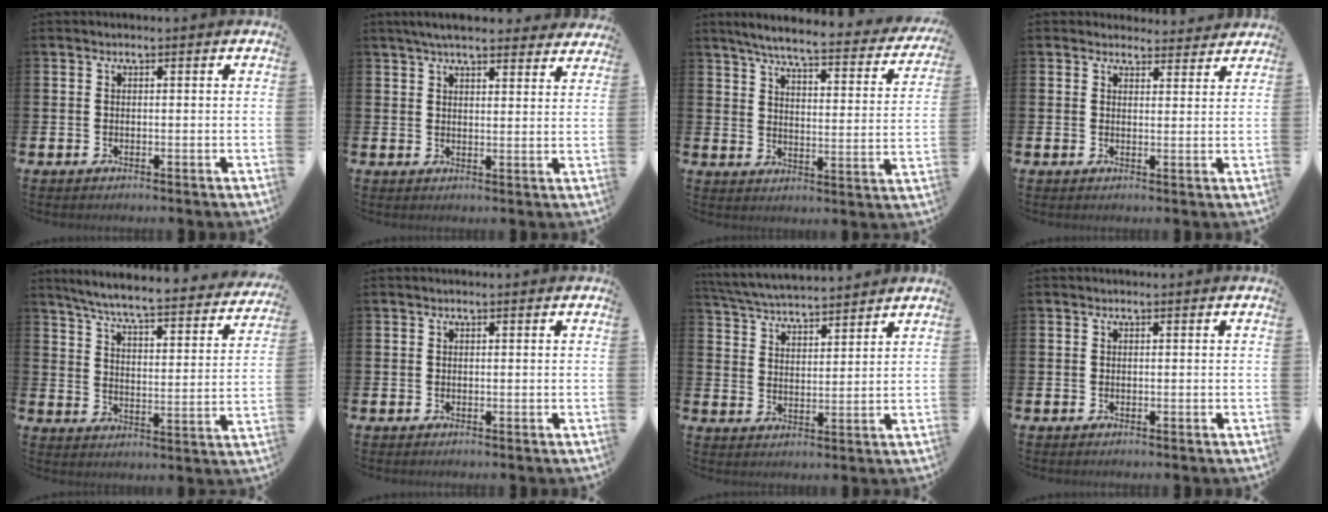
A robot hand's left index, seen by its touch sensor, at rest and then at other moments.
{"total": 5.7, "force": [5.2, 1.0, 1.9], "torque": [-0.045, -0.016, 0.095]}
{"total": 5.8, "force": [5.2, 0.3, 2.6], "torque": [-0.066, -0.044, 0.079]}
{"total": 3.0, "force": [2.9, 0.9, -0.2], "torque": [0.009, -0.018, 0.050]}
{"total": 6.4, "force": [5.8, 0.2, 2.6], "torque": [-0.076, -0.050, 0.093]}
{"total": 0.0}
{"total": 5.3, "force": [5.2, 0.4, 0.6], "torque": [-0.034, -0.032, 0.093]}
{"total": 0.0}